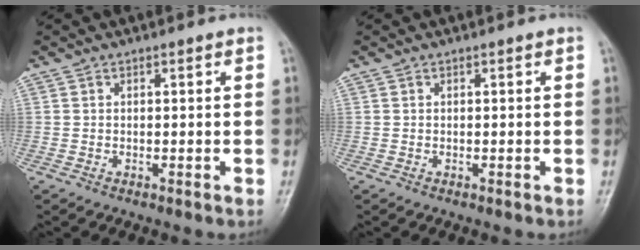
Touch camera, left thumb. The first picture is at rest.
{"total": 0.0}